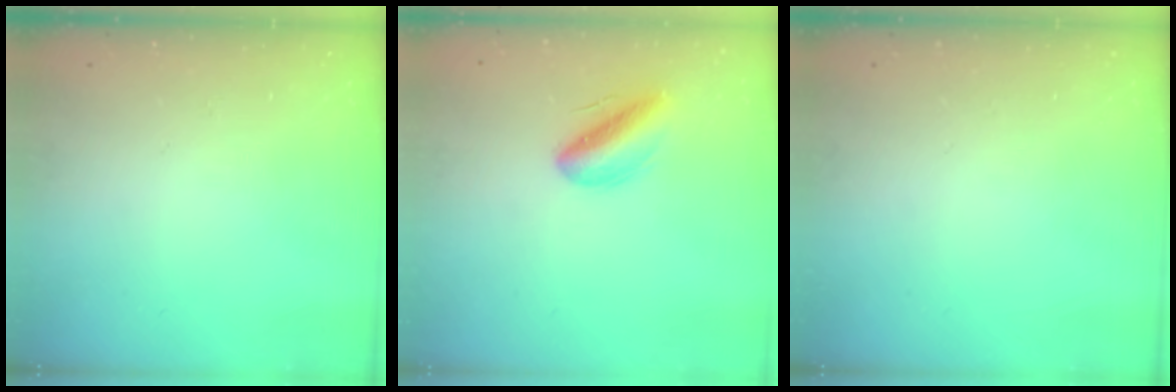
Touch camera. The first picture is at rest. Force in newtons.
{"total": 9.8, "press": 9.4, "slide": 2.9}
{"total": 0.0}